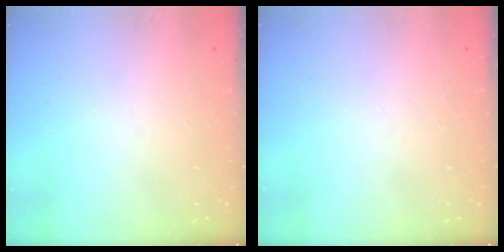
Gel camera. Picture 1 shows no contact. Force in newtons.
{"total": 0.0}